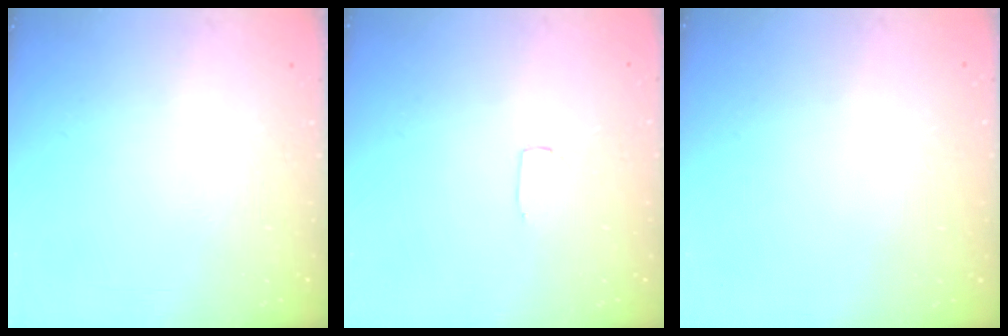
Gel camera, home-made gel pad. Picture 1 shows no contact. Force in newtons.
{"total": 1.7, "press": 1.7, "slide": 0.1}
{"total": 0.6, "press": 0.6, "slide": 0.1}